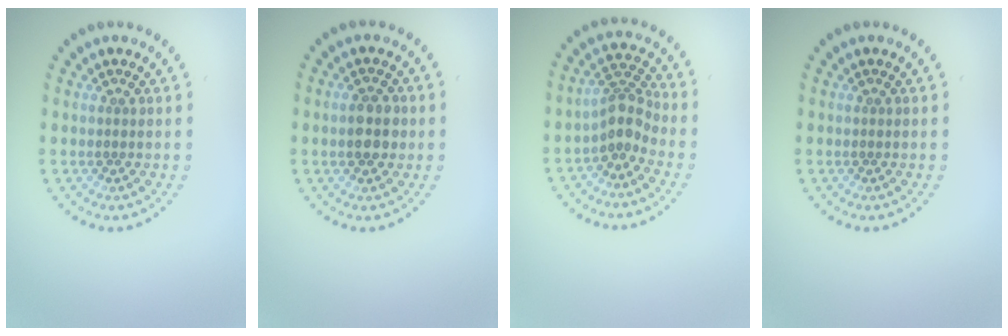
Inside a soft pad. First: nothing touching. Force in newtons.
{"total": 2.5, "press": 2.5, "slide": 0.1}
{"total": 2.8, "press": 2.1, "slide": 1.9}
{"total": 0.0}